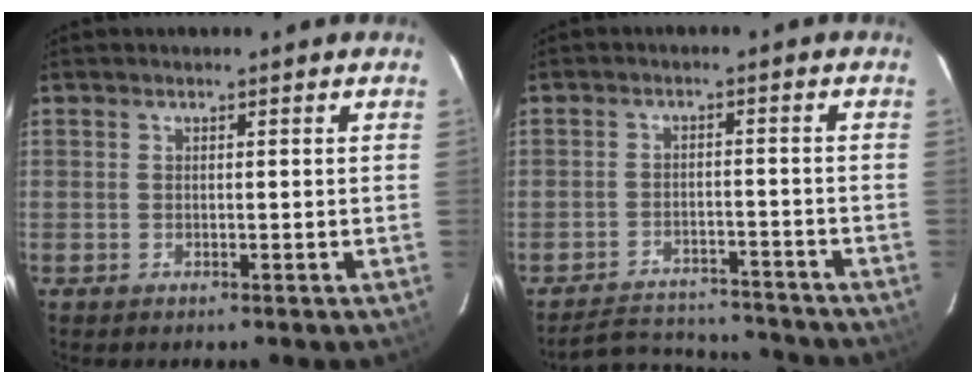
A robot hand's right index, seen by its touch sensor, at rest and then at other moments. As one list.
[{"total": 12.3, "force": [-11.4, 3.8, 2.6], "torque": [-0.063, 0.024, -0.150]}]